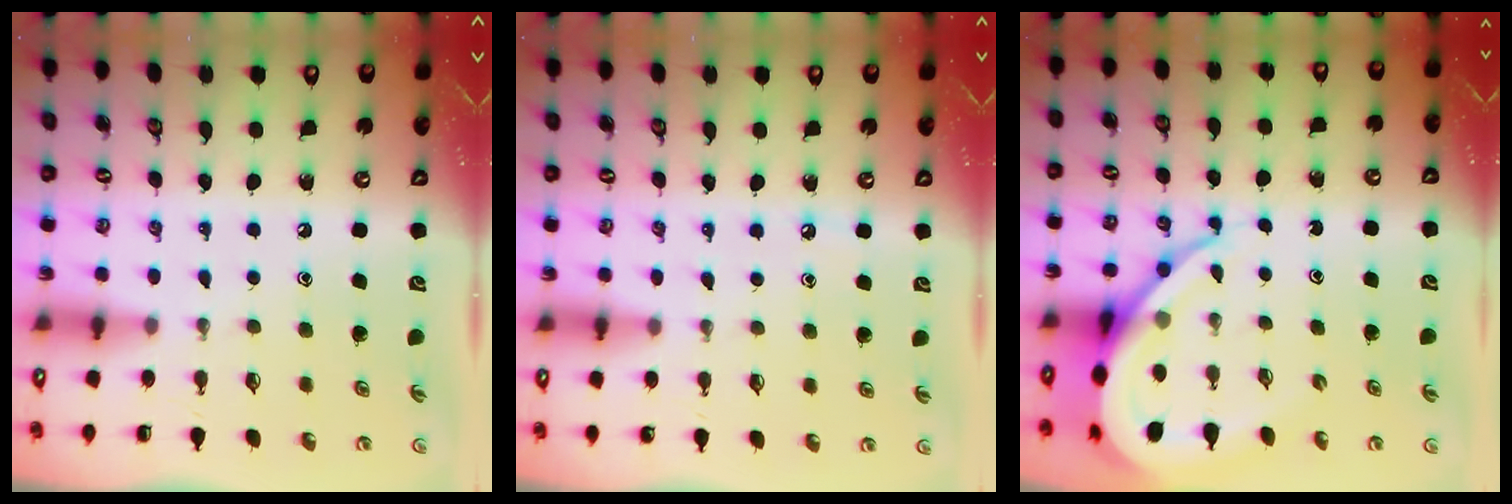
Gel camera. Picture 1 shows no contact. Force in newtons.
{"total": 5.2, "press": 5.2, "slide": 0.6}
{"total": 12.9, "press": 12.8, "slide": 1.5}